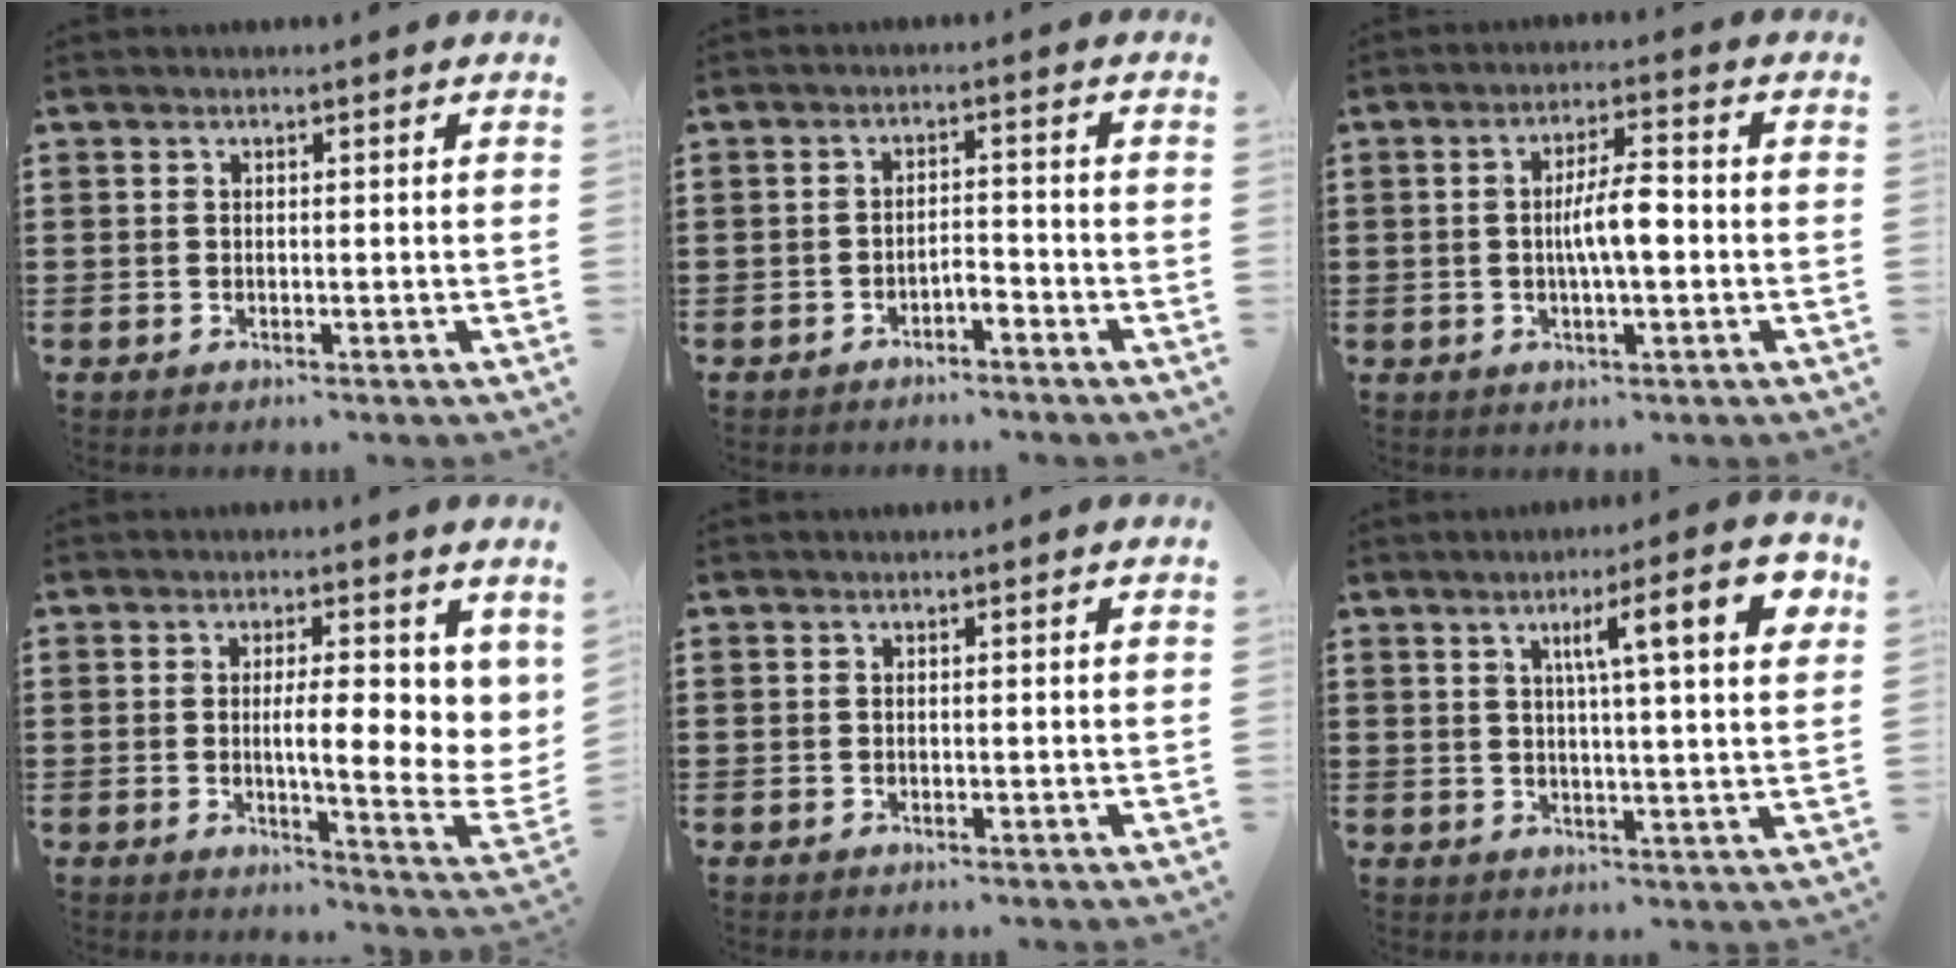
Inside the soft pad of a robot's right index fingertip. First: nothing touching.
{"total": 2.3, "force": [-1.9, 0.6, 1.1], "torque": [-0.025, 0.003, -0.038]}
{"total": 6.2, "force": [-0.5, 1.4, 6.0], "torque": [-0.114, 0.003, -0.014]}
{"total": 8.2, "force": [1.0, 2.4, 7.8], "torque": [-0.113, -0.019, 0.011]}
{"total": 0.0}
{"total": 9.6, "force": [3.6, 1.3, 8.7], "torque": [-0.144, -0.003, 0.051]}